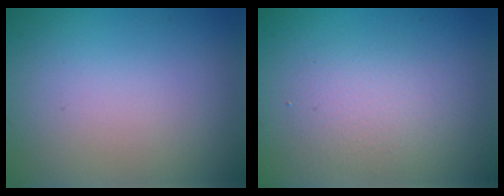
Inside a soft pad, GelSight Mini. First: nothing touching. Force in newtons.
{"total": 2.3, "press": 2.3, "slide": 0.1}